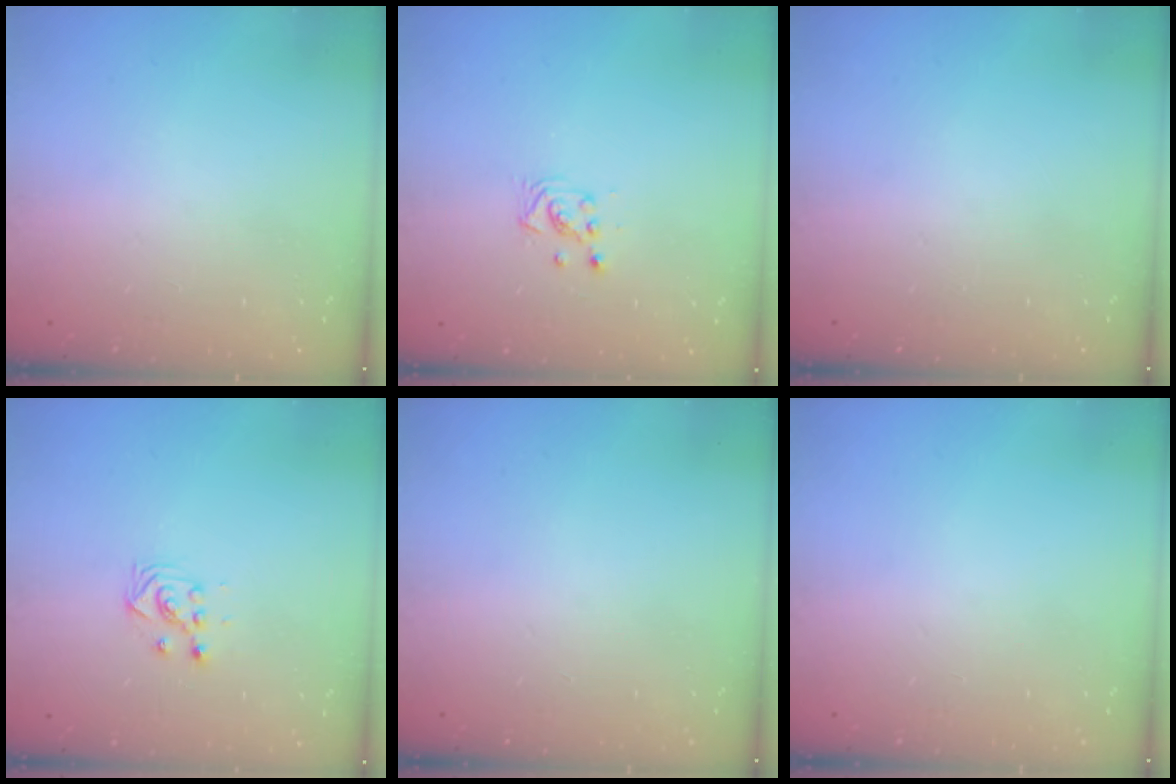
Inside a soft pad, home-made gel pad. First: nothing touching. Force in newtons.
{"total": 3.0, "press": 2.9, "slide": 0.5}
{"total": 0.0}
{"total": 2.7, "press": 2.7, "slide": 0.3}
{"total": 0.0}
{"total": 0.0}